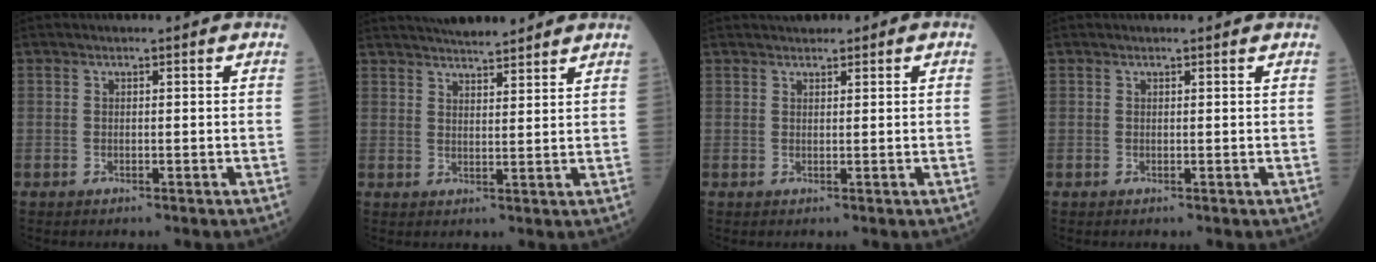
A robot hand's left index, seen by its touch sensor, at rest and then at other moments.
{"total": 9.5, "force": [8.7, 0.9, 3.7], "torque": [-0.054, 0.018, 0.123]}
{"total": 2.2, "force": [1.7, 0.9, 1.0], "torque": [-0.011, 0.022, 0.023]}
{"total": 0.6, "force": [0.6, 0.0, 0.1], "torque": [-0.003, 0.003, 0.005]}